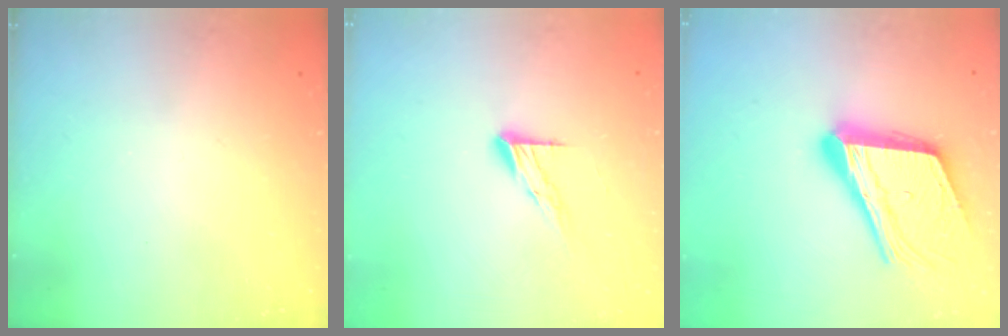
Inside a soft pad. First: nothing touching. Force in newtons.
{"total": 8.7, "press": 8.7, "slide": 0.7}
{"total": 23.2, "press": 22.8, "slide": 3.7}